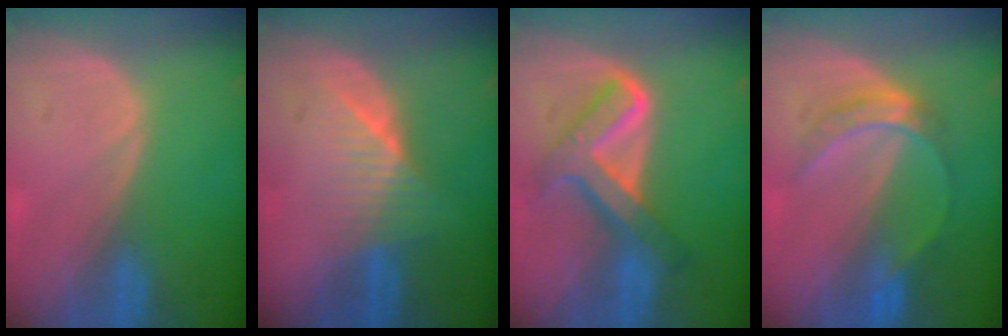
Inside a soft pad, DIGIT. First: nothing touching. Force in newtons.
{"total": 6.1, "press": 5.7, "slide": 2.1}
{"total": 7.7, "press": 7.7, "slide": 0.5}
{"total": 5.0, "press": 5.0, "slide": 0.8}